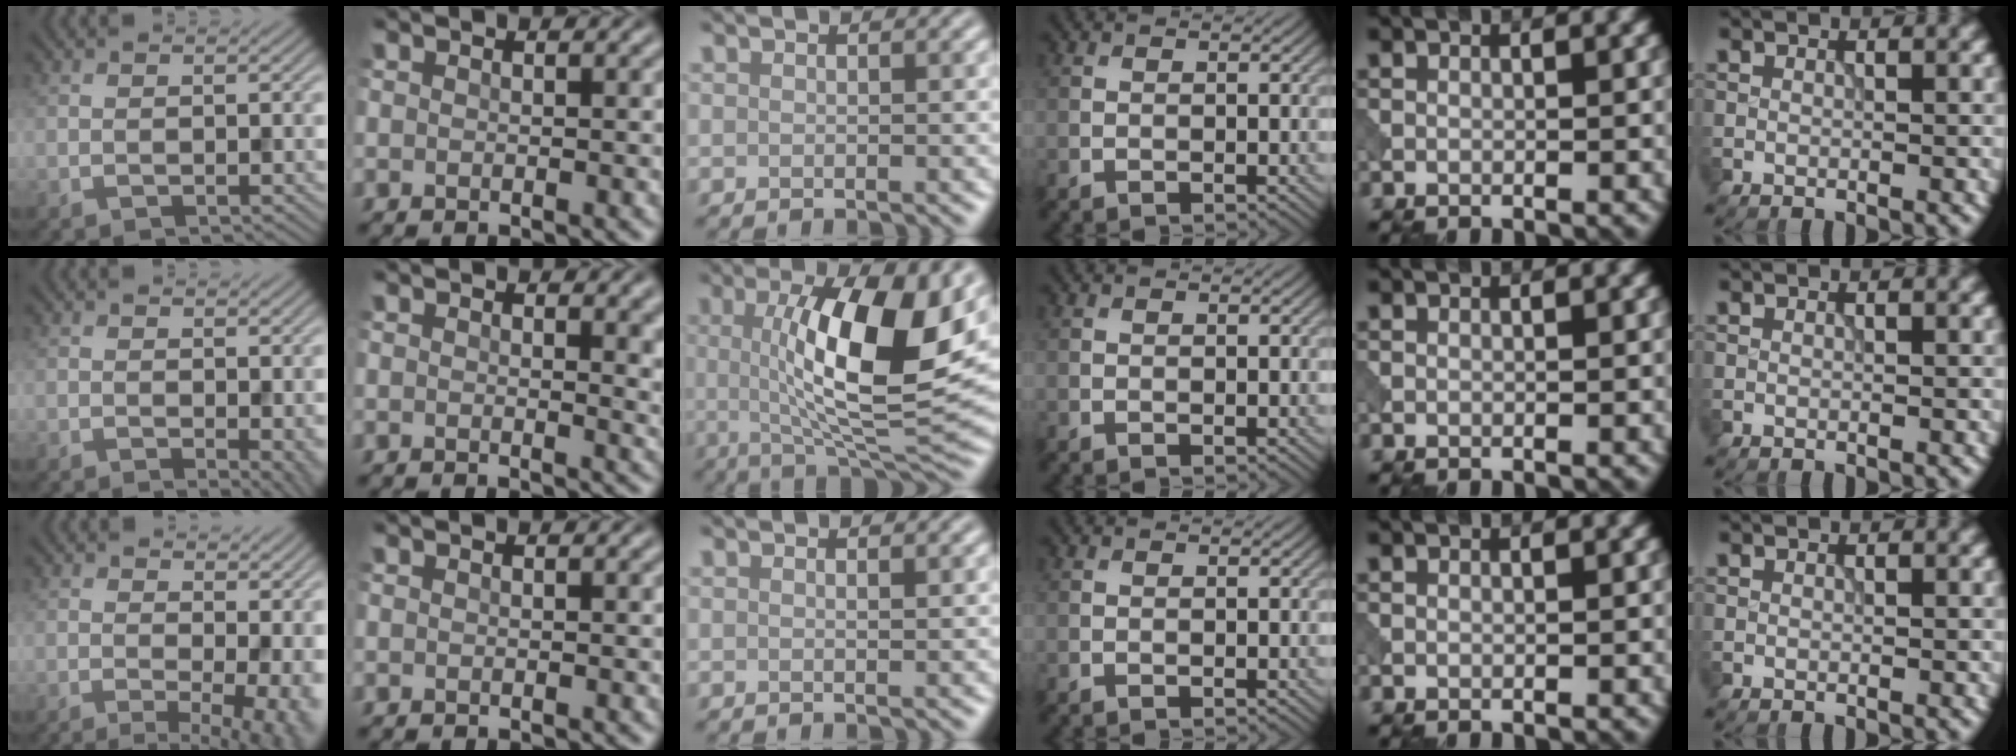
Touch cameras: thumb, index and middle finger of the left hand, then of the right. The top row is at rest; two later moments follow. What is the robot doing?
{"motion": "pour", "object": "beaker"}